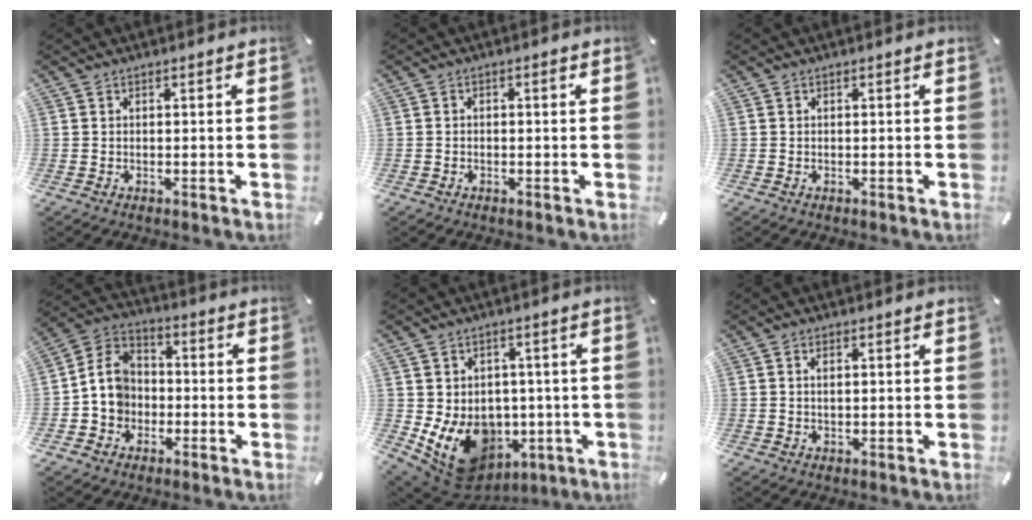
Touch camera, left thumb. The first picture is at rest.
{"total": 1.2, "force": [-0.4, 0.5, 1.0], "torque": [-0.020, 0.005, -0.009]}
{"total": 0.0}
{"total": 9.1, "force": [-1.6, 8.1, 3.9], "torque": [-0.104, 0.021, -0.031]}
{"total": 13.3, "force": [-2.8, 11.0, 6.9], "torque": [-0.134, -0.005, -0.039]}
{"total": 1.3, "force": [0.2, 0.6, 1.1], "torque": [-0.024, 0.003, 0.003]}